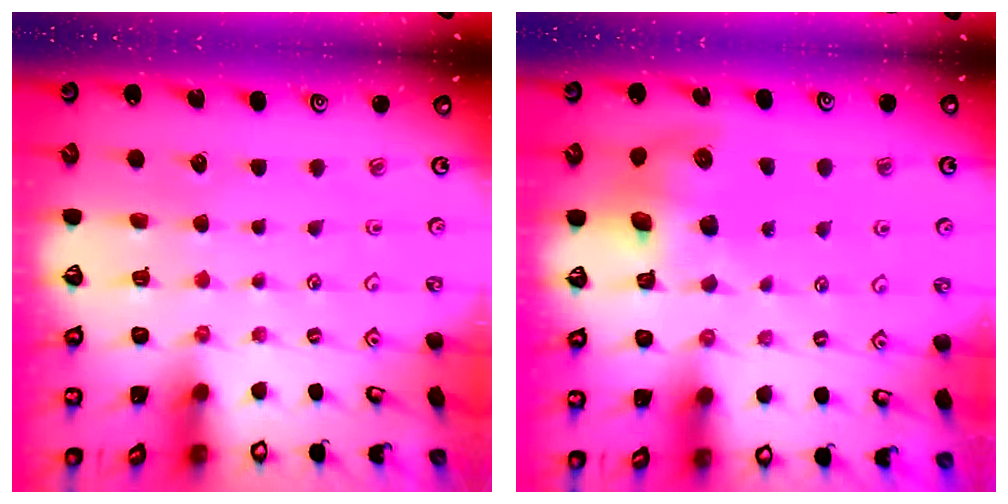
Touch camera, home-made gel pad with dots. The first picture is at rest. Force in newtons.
{"total": 8.7, "press": 8.6, "slide": 1.4}